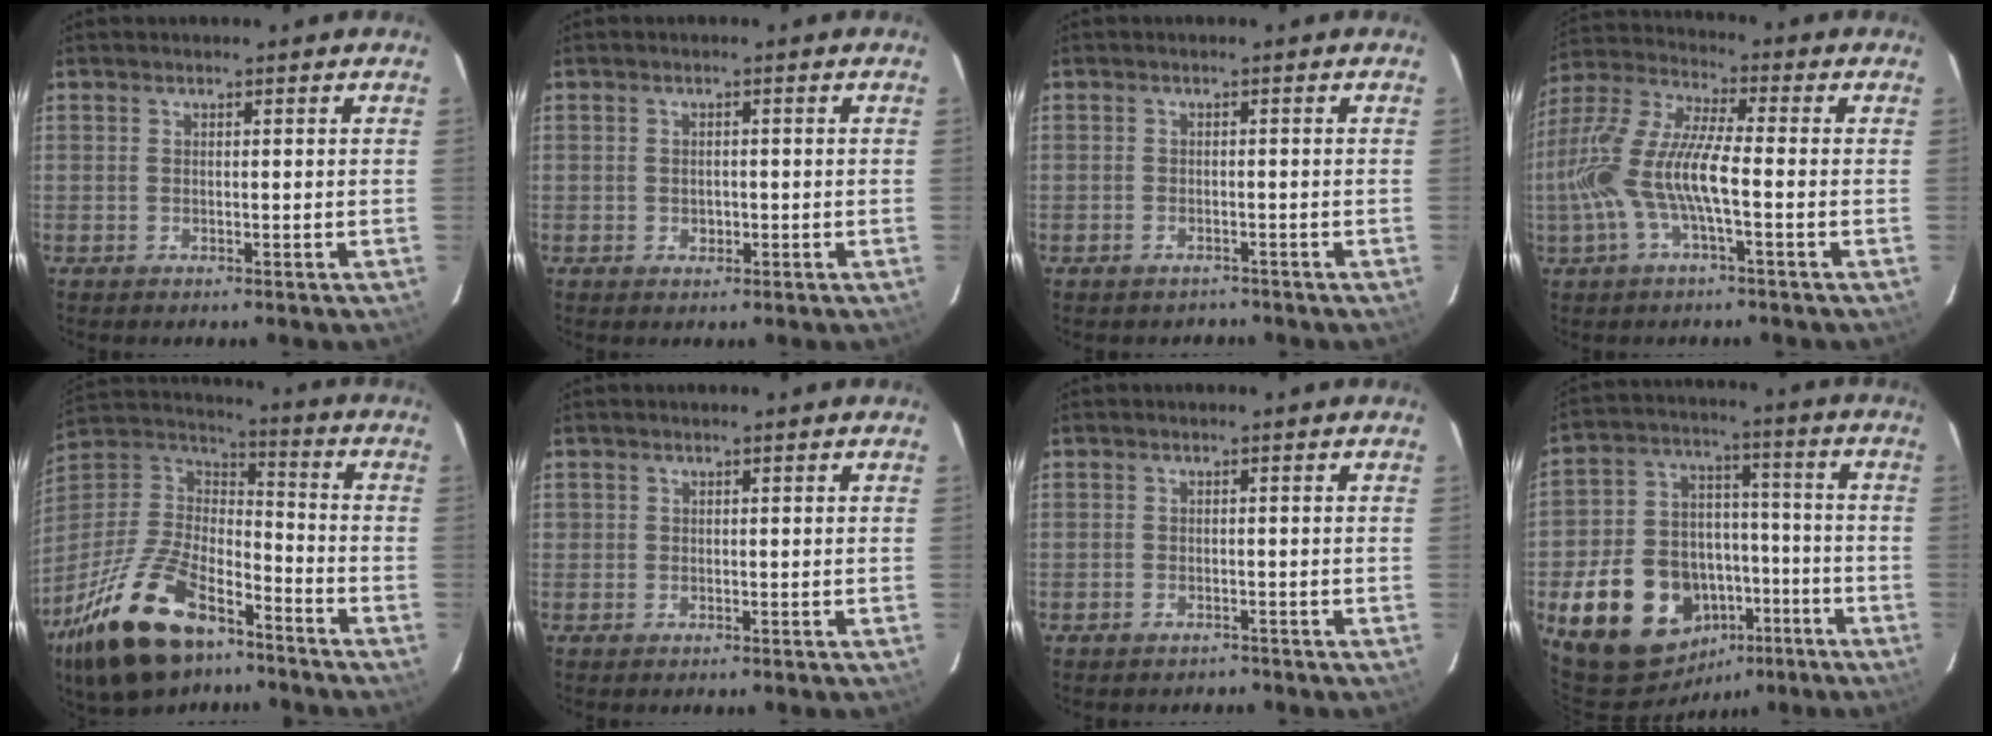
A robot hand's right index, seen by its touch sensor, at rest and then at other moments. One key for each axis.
{"total": 1.6, "fx": -0.3, "fy": 1.5, "fz": 0.6, "tx": -0.006, "ty": 0.002, "tz": -0.002}
{"total": 2.3, "fx": -1.8, "fy": 1.5, "fz": 0.0, "tx": -0.003, "ty": 0.000, "tz": -0.022}
{"total": 14.4, "fx": -3.0, "fy": 3.1, "fz": 13.7, "tx": -0.281, "ty": 0.000, "tz": -0.060}
{"total": 24.9, "fx": -15.7, "fy": 11.8, "fz": 15.4, "tx": -0.320, "ty": -0.017, "tz": -0.268}
{"total": 0.7, "fx": -0.1, "fy": 0.6, "fz": -0.2, "tx": 0.007, "ty": -0.002, "tz": -0.001}
{"total": 1.6, "fx": -1.3, "fy": 0.9, "fz": -0.1, "tx": 0.001, "ty": 0.000, "tz": -0.018}
{"total": 20.5, "fx": -9.9, "fy": 15.0, "fz": 9.8, "tx": -0.215, "ty": 0.041, "tz": -0.125}